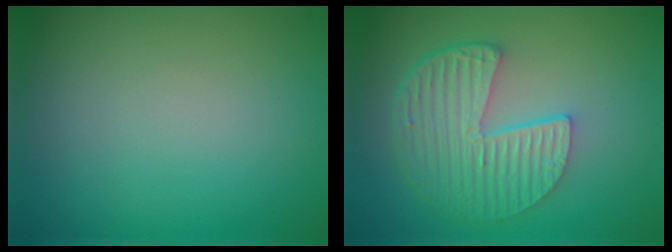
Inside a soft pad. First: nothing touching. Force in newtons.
{"total": 5.4, "press": 4.0, "slide": 3.7}